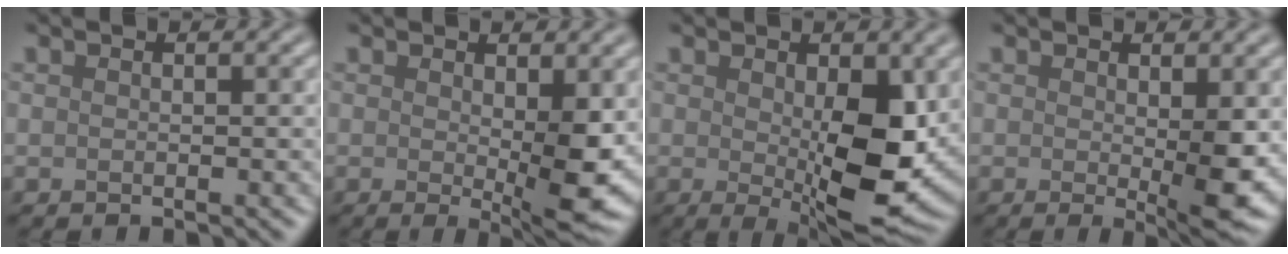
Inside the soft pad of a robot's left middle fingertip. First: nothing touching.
{"total": 5.5, "force": [-0.1, 0.9, 5.4], "torque": [-0.079, -0.019, 0.009]}
{"total": 8.0, "force": [-0.1, 2.7, 7.6], "torque": [-0.121, -0.015, 0.012]}
{"total": 4.2, "force": [-0.1, 0.4, 4.1], "torque": [-0.062, -0.015, 0.007]}